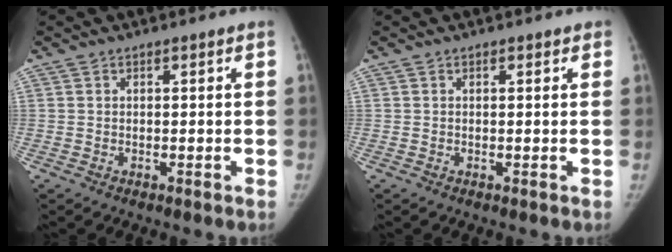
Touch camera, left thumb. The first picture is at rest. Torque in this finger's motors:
{"motor_torque": [-0.76, -0.01, -0.65, 0.35, -0.03]}